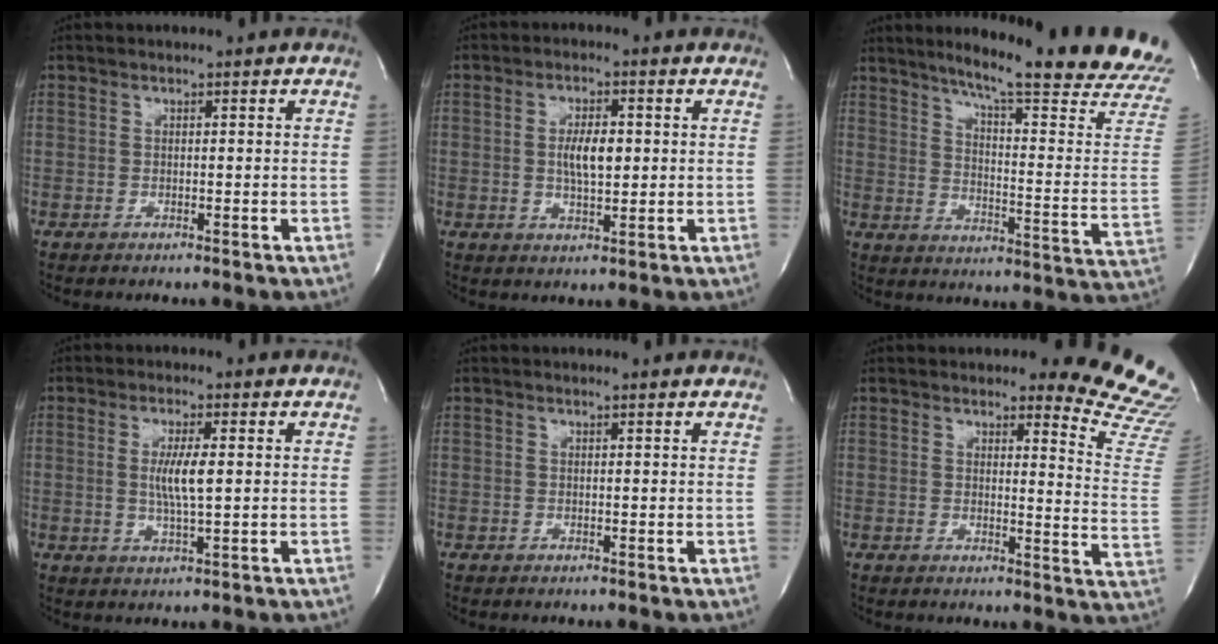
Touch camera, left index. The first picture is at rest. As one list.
[{"total": 5.1, "force": [0.4, 1.8, 4.8], "torque": [-0.088, 0.003, 0.009]}, {"total": 24.5, "force": [20.8, -0.7, 12.9], "torque": [-0.188, -0.095, 0.260]}, {"total": 5.1, "force": [0.5, 0.4, 5.0], "torque": [-0.098, -0.005, 0.009]}, {"total": 1.7, "force": [1.6, 0.0, 0.3], "torque": [-0.018, 0.003, 0.014]}, {"total": 13.1, "force": [12.7, 0.8, 2.9], "torque": [-0.007, -0.139, 0.107]}]